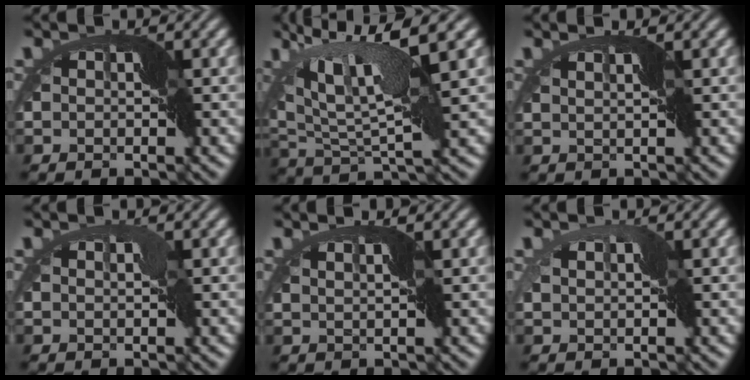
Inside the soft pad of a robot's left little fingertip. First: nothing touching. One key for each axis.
{"total": 7.9, "fx": 4.9, "fy": 0.9, "fz": 6.1, "tx": -0.144, "ty": 0.011, "tz": 0.086}
{"total": 1.4, "fx": 0.9, "fy": -1.0, "fz": -0.4, "tx": -0.004, "ty": 0.002, "tz": 0.017}
{"total": 0.9, "fx": 0.2, "fy": 0.3, "fz": 0.8, "tx": -0.015, "ty": 0.001, "tz": 0.005}
{"total": 1.7, "fx": 1.0, "fy": -1.3, "fz": -0.5, "tx": -0.002, "ty": 0.001, "tz": 0.019}
{"total": 1.1, "fx": 0.5, "fy": 0.4, "fz": 0.9, "tx": -0.022, "ty": 0.001, "tz": 0.009}